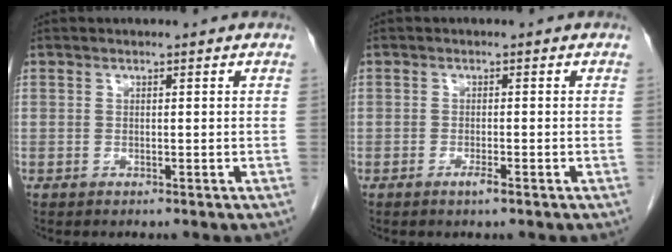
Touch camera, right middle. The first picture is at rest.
{"total": 1.3, "force": [-0.9, 0.1, 1.0], "torque": [-0.019, -0.001, -0.014]}